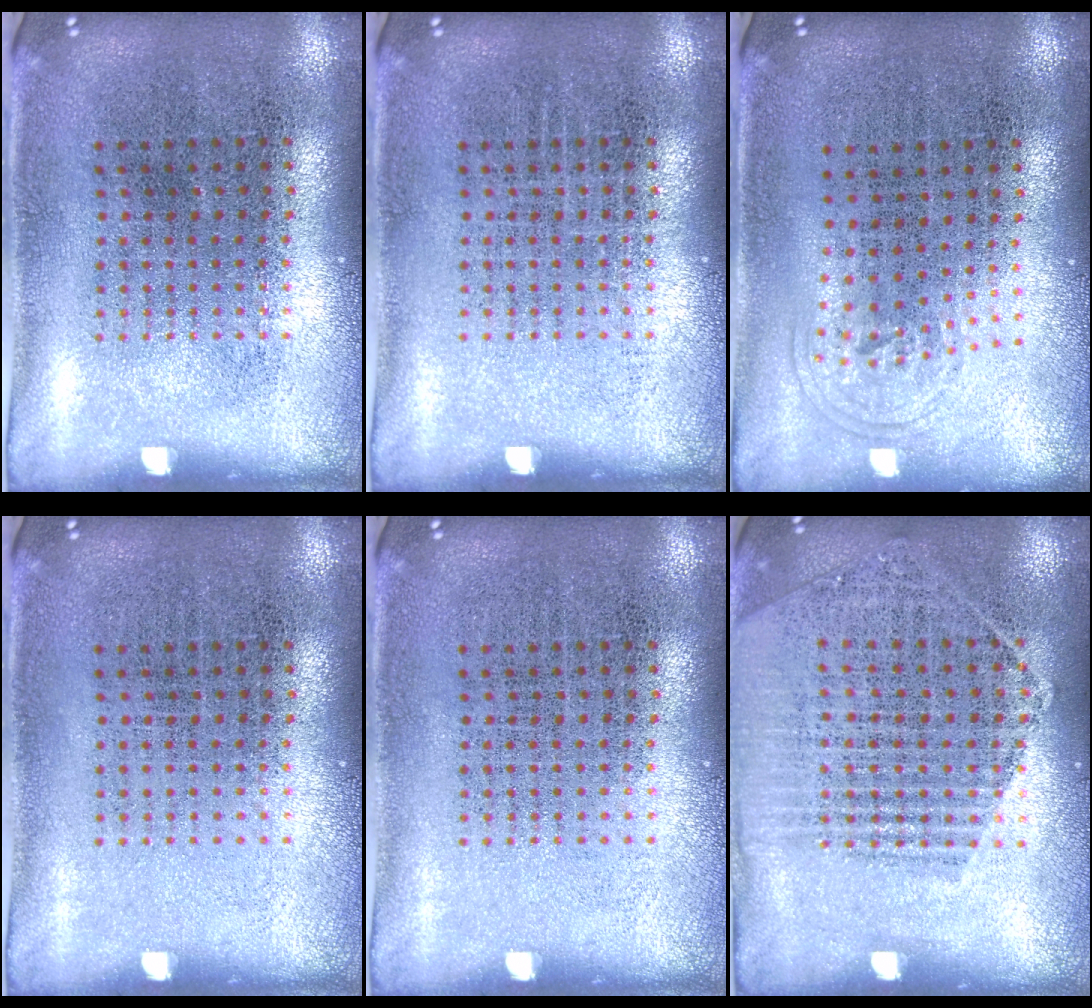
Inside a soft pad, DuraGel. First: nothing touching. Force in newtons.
{"total": 0.0}
{"total": 0.8, "press": 0.6, "slide": 0.6}
{"total": 0.0}
{"total": 0.0}
{"total": 1.4, "press": 1.4, "slide": 0.1}